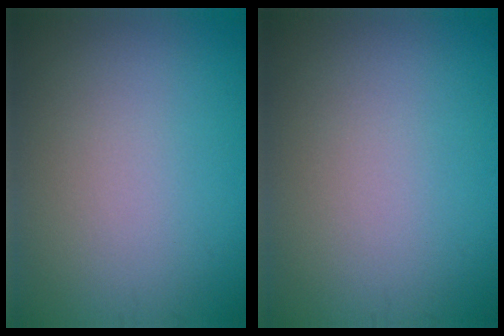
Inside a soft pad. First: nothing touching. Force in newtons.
{"total": 0.0}